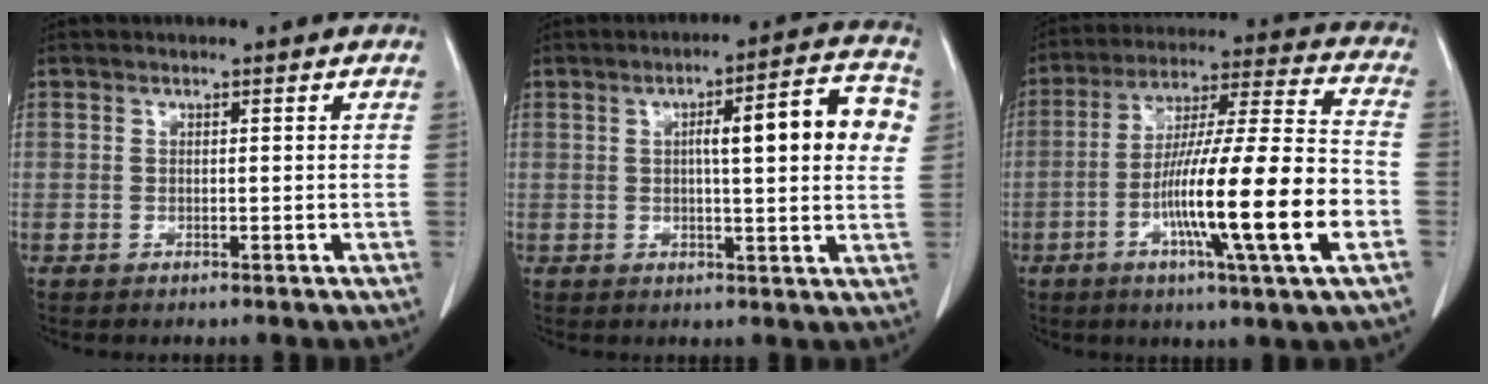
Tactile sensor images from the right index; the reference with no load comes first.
{"total": 11.5, "force": [2.2, 1.8, 11.1], "torque": [-0.146, 0.025, 0.024]}
{"total": 19.7, "force": [-6.1, 0.0, 18.7], "torque": [-0.313, -0.009, -0.104]}